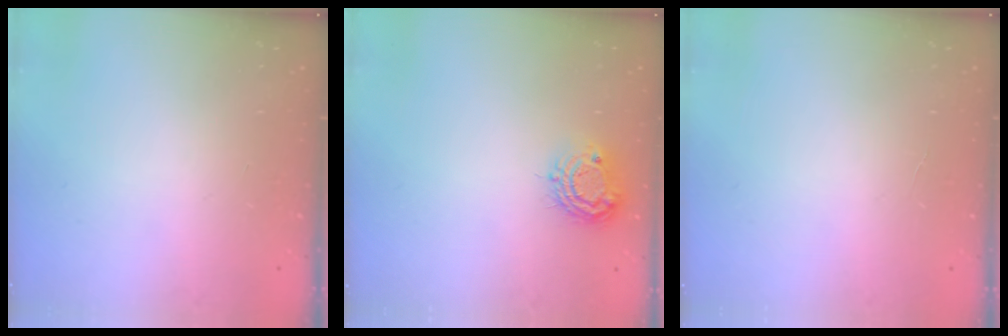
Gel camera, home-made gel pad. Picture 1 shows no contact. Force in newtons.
{"total": 8.6, "press": 8.5, "slide": 0.9}
{"total": 1.3, "press": 1.3, "slide": 0.1}